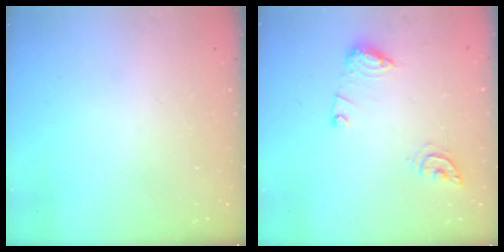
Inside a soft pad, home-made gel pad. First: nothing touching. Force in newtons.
{"total": 10.2, "press": 10.1, "slide": 1.2}